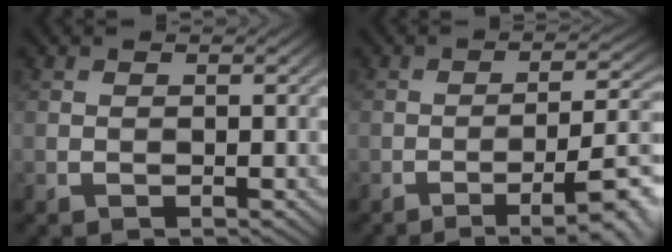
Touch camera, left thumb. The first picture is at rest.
{"total": 8.6, "force": [-4.0, 1.9, 7.4], "torque": [-0.115, 0.002, -0.057]}